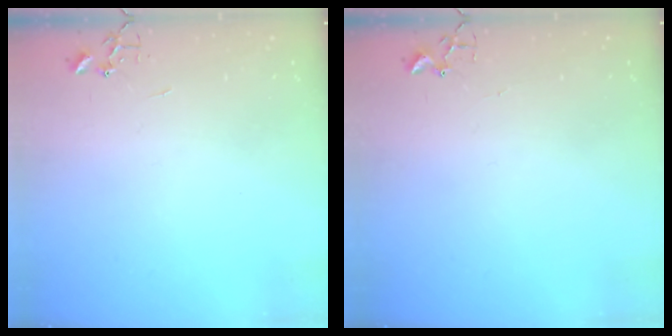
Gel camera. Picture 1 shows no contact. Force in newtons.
{"total": 1.7, "press": 1.6, "slide": 0.2}